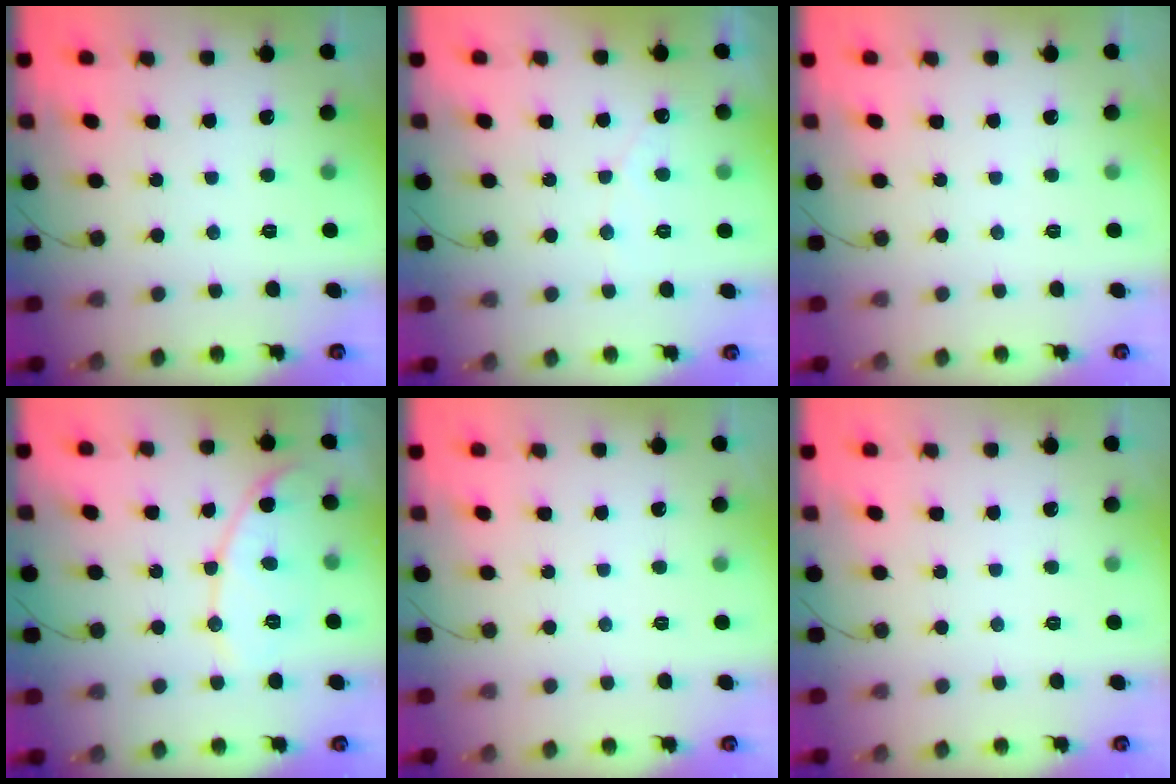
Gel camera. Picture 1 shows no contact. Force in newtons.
{"total": 2.7, "press": 2.7, "slide": 0.1}
{"total": 0.0}
{"total": 9.7, "press": 9.7, "slide": 0.4}
{"total": 0.0}
{"total": 0.0}